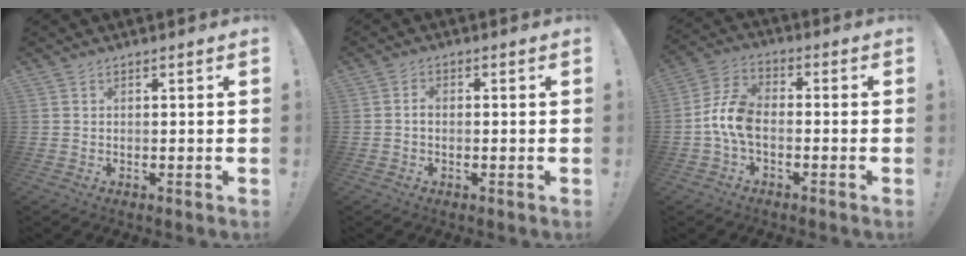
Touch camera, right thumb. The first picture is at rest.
{"total": 1.2, "force": [-0.4, 0.9, 0.7], "torque": [-0.021, 0.008, -0.005]}
{"total": 9.6, "force": [-2.4, 5.5, 7.5], "torque": [-0.148, 0.016, -0.036]}